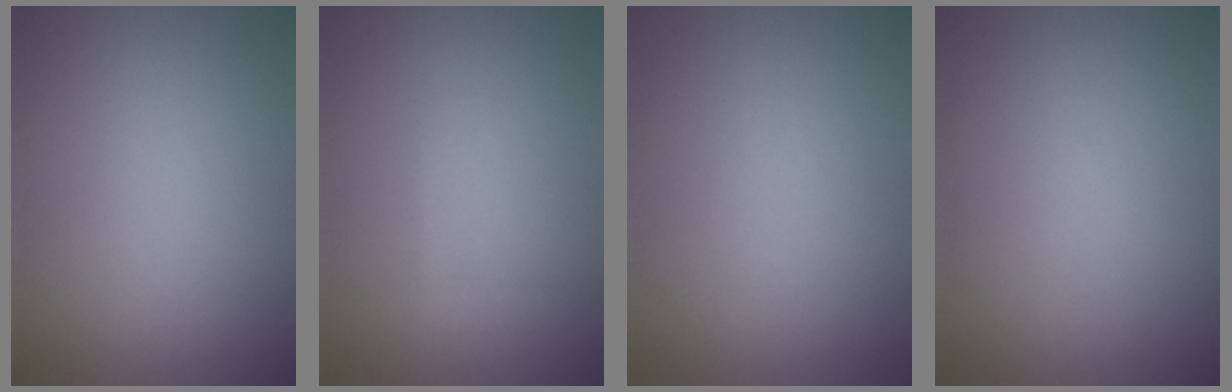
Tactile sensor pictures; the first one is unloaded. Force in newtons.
{"total": 0.5, "press": 0.5, "slide": 0.1}
{"total": 0.0}
{"total": 0.0}